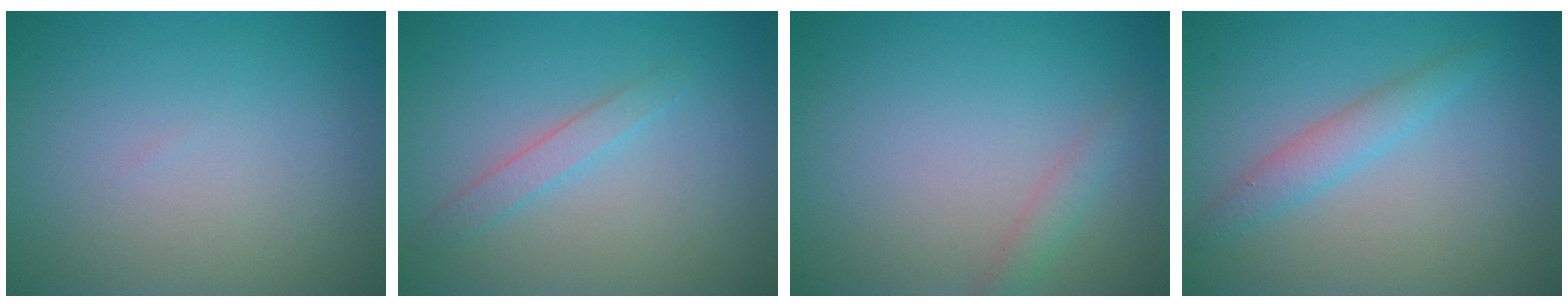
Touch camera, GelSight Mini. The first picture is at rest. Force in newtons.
{"total": 1.6, "press": 1.6, "slide": 0.0}
{"total": 1.3, "press": 1.3, "slide": 0.0}
{"total": 2.2, "press": 2.2, "slide": 0.1}